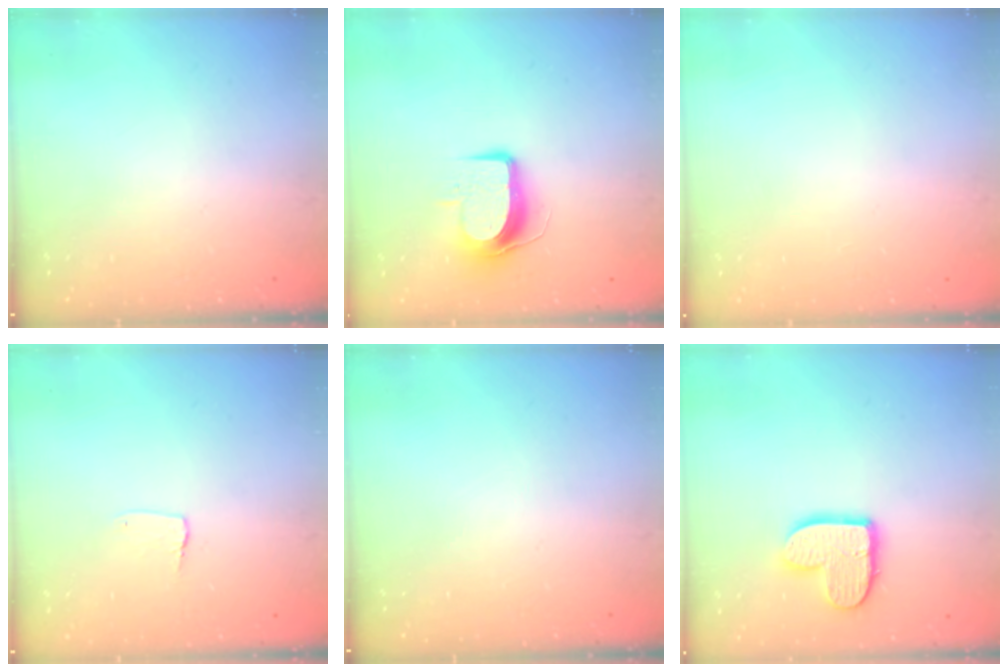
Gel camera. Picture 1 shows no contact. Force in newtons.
{"total": 10.0, "press": 10.0, "slide": 1.0}
{"total": 0.0}
{"total": 3.1, "press": 3.1, "slide": 0.3}
{"total": 0.0}
{"total": 11.3, "press": 11.3, "slide": 0.7}